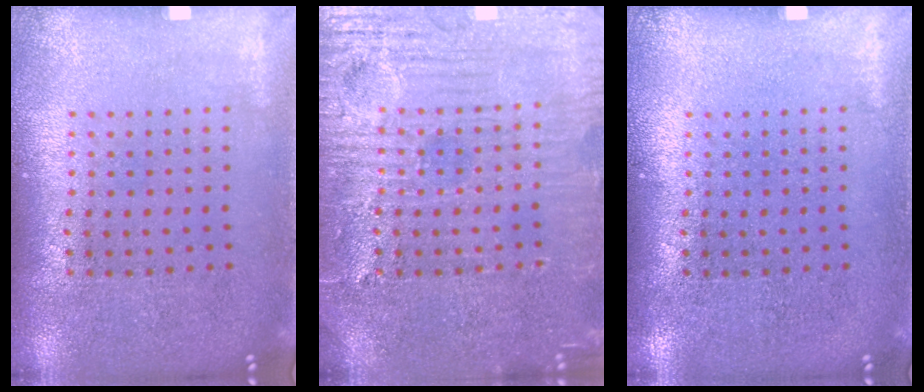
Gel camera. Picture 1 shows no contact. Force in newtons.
{"total": 5.7, "press": 5.7, "slide": 0.6}
{"total": 0.0}